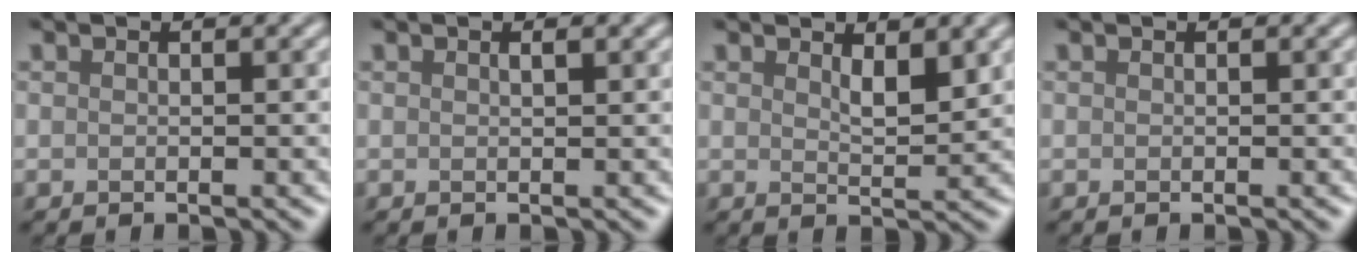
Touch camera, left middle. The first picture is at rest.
{"total": 0.8, "force": [0.4, 0.3, 0.6], "torque": [-0.002, -0.001, 0.004]}
{"total": 2.2, "force": [1.2, 0.5, 1.7], "torque": [-0.028, -0.007, 0.030]}
{"total": 0.0}